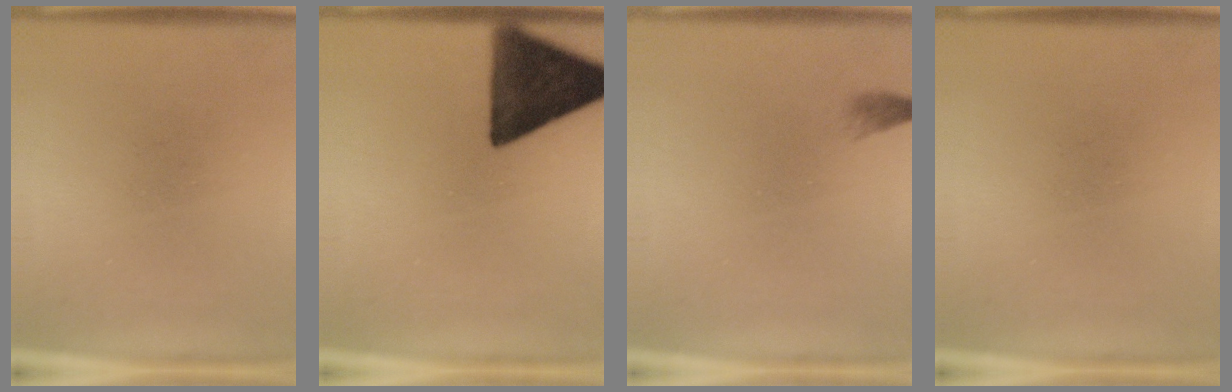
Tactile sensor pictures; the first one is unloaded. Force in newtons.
{"total": 14.7}
{"total": 1.0}
{"total": 0.0}